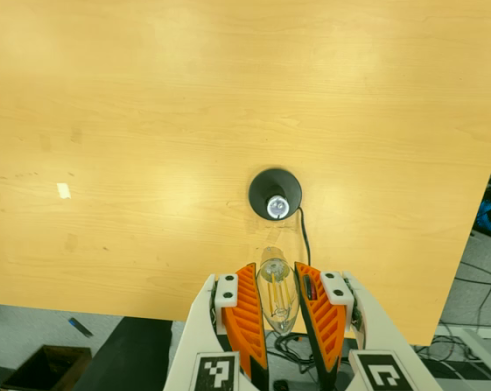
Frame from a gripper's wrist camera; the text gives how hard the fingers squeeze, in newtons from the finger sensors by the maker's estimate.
{"total": 8.0, "left": 7.0, "right": 9.1}